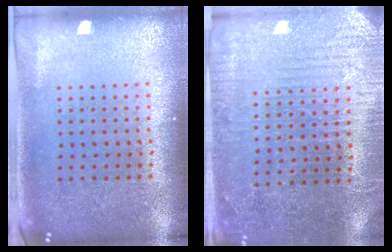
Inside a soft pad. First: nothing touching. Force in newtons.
{"total": 2.9, "press": 2.8, "slide": 0.6}